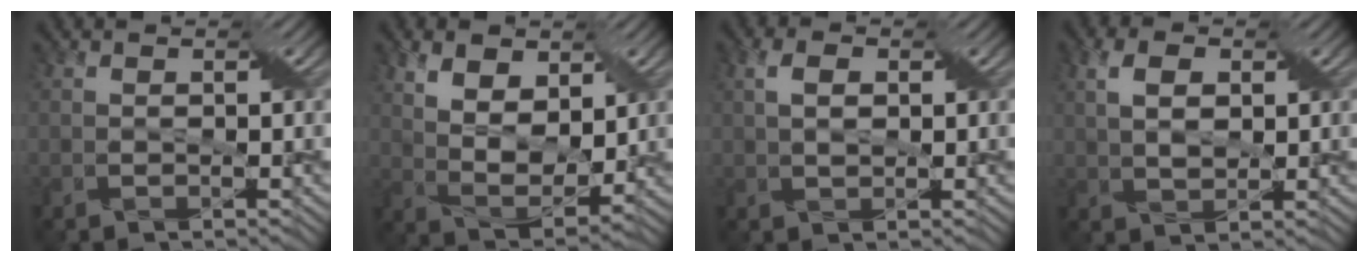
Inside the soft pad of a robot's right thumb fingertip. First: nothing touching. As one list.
[{"total": 8.4, "force": [3.8, 4.8, 5.7], "torque": [-0.128, -0.001, 0.070]}, {"total": 3.1, "force": [0.8, 1.8, 2.4], "torque": [-0.049, 0.002, 0.016]}, {"total": 4.7, "force": [1.4, 2.8, 3.5], "torque": [-0.076, 0.003, 0.024]}]